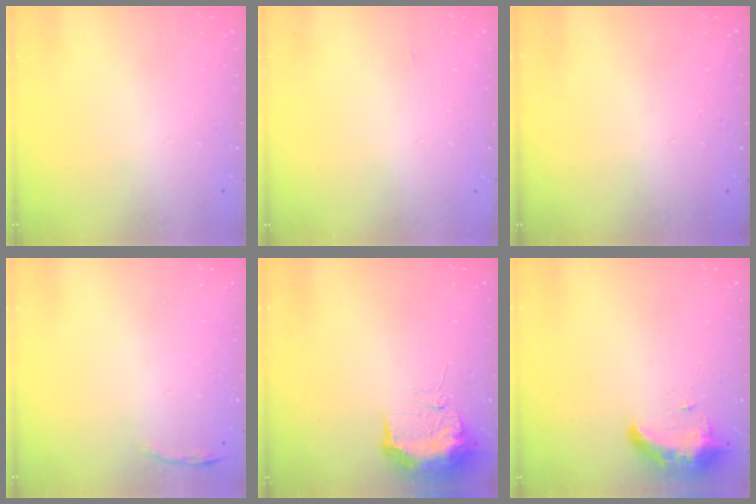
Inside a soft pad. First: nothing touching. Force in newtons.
{"total": 15.5, "press": 3.5, "slide": 15.1}
{"total": 0.0}
{"total": 3.4, "press": 3.3, "slide": 0.9}
{"total": 10.1, "press": 10.1, "slide": 0.3}
{"total": 8.2, "press": 8.1, "slide": 1.6}